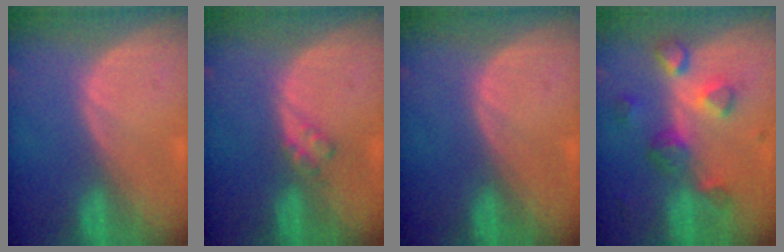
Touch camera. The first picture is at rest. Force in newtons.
{"total": 2.3, "press": 2.2, "slide": 0.3}
{"total": 0.0}
{"total": 8.1, "press": 7.2, "slide": 3.7}